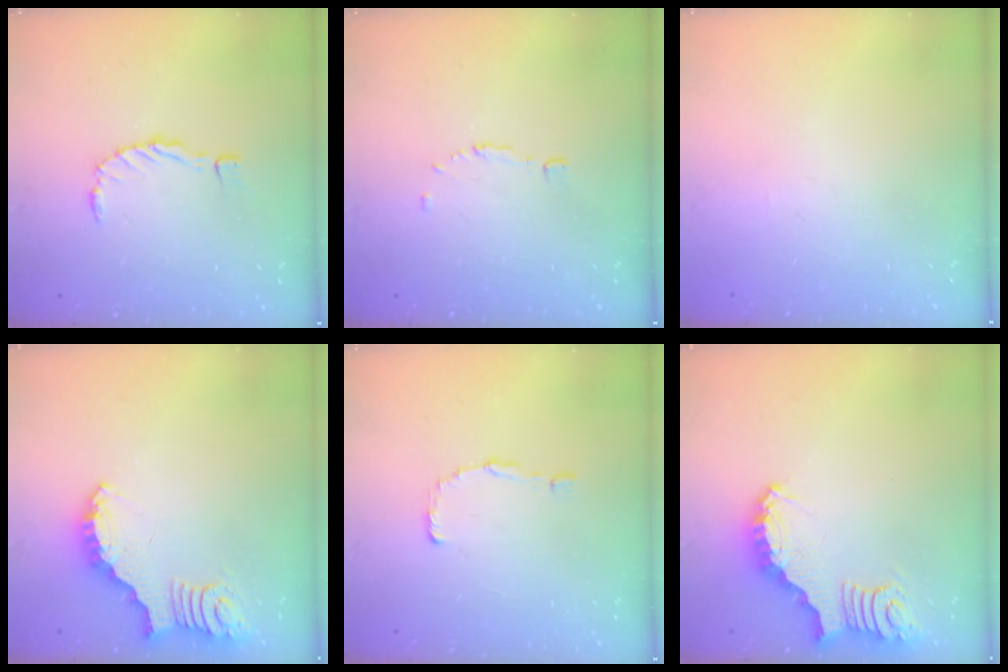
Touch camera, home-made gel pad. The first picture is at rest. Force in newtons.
{"total": 4.5, "press": 4.5, "slide": 0.5}
{"total": 0.0}
{"total": 2.6, "press": 2.6, "slide": 0.5}
{"total": 0.0}
{"total": 3.3, "press": 3.2, "slide": 0.8}